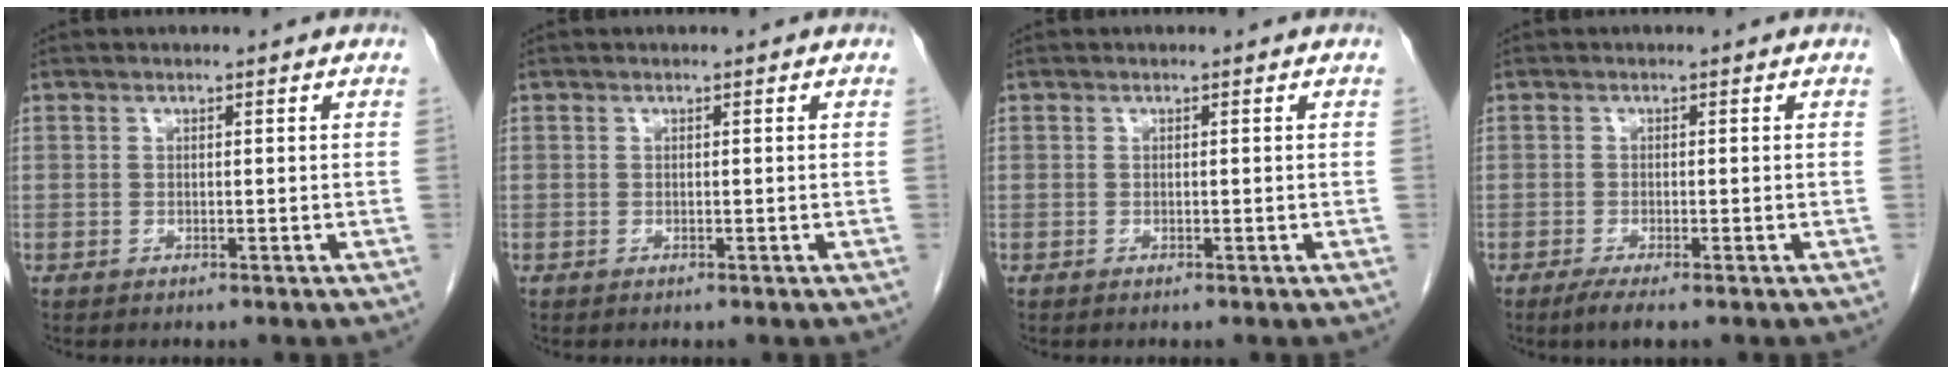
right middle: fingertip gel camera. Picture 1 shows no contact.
{"total": 0.0}
{"total": 0.0}
{"total": 2.4, "force": [-1.6, 0.1, 1.8], "torque": [-0.036, -0.008, -0.031]}